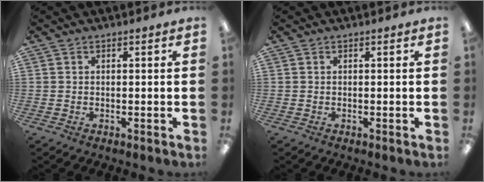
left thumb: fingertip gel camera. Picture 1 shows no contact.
{"total": 0.0}